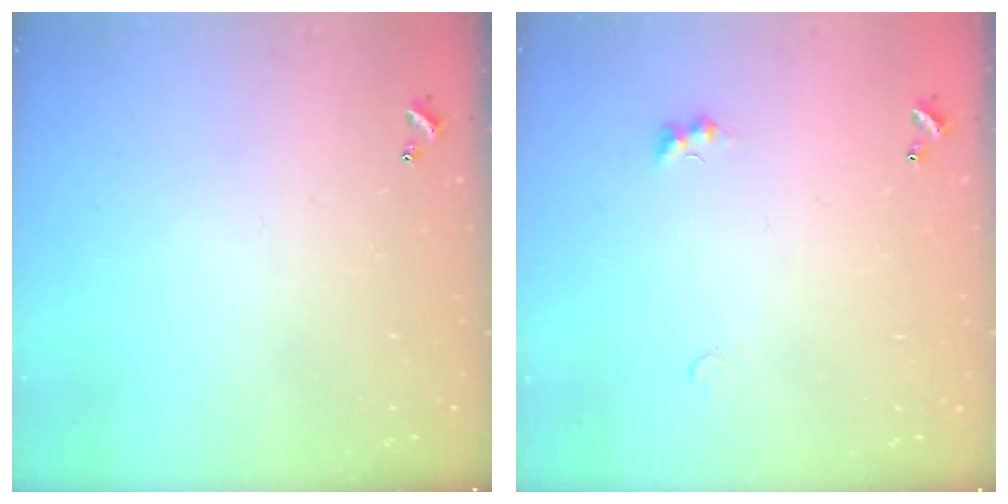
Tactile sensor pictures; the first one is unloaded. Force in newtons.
{"total": 1.4, "press": 1.3, "slide": 0.5}